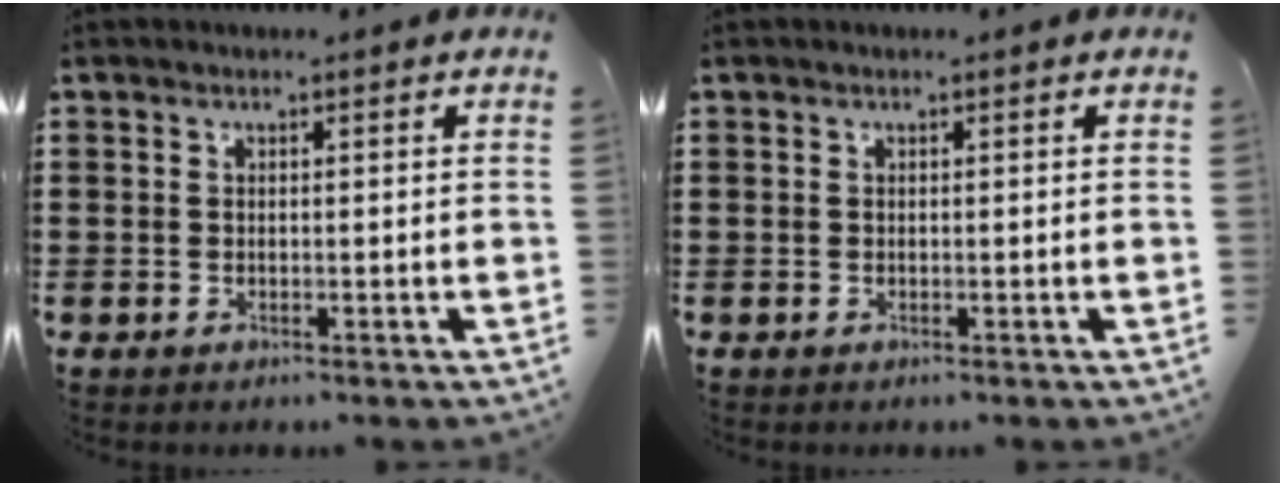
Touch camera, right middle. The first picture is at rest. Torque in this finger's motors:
{"motor_torque": [0.09, -0.10, 0.02, -0.01]}